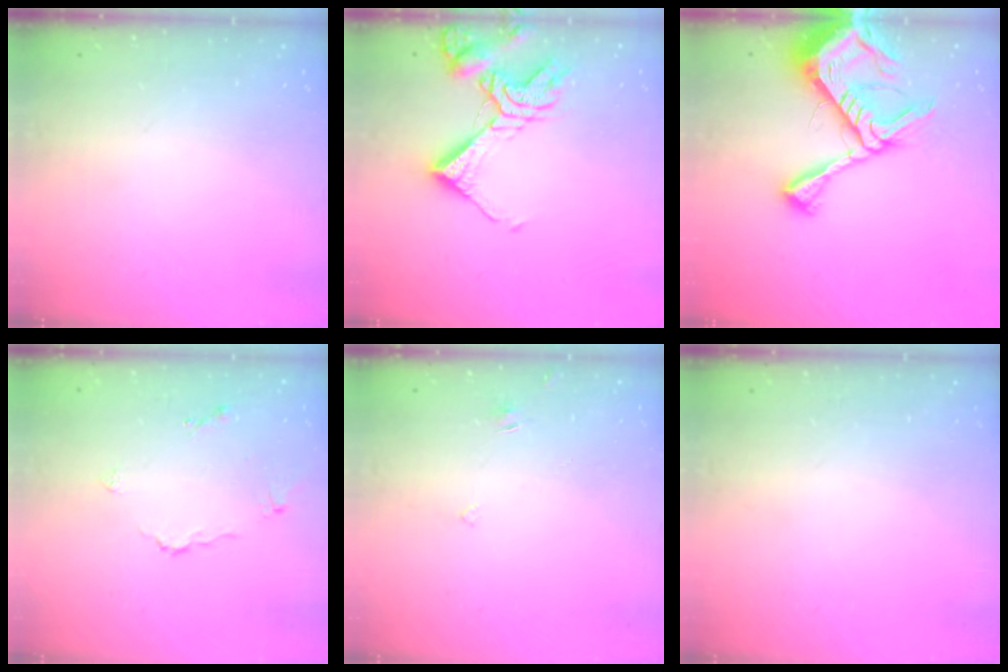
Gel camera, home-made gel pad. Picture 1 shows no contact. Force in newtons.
{"total": 11.8, "press": 11.7, "slide": 1.4}
{"total": 18.3, "press": 18.3, "slide": 1.8}
{"total": 4.7, "press": 4.7, "slide": 0.1}
{"total": 2.5, "press": 2.5, "slide": 0.3}
{"total": 0.0}